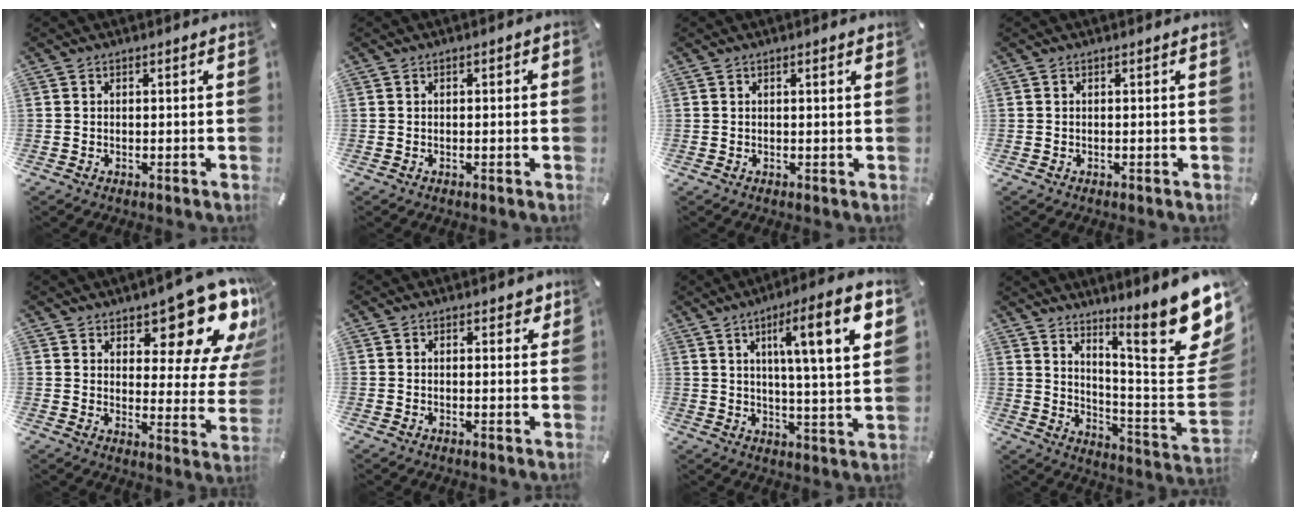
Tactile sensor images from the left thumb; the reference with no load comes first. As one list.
[{"total": 0.8, "force": [-0.2, 0.2, 0.7], "torque": [-0.013, 0.001, -0.004]}, {"total": 1.4, "force": [0.4, 0.1, 1.3], "torque": [-0.026, 0.000, 0.006]}, {"total": 0.0}, {"total": 17.0, "force": [11.7, 7.3, 9.9], "torque": [-0.112, -0.101, 0.193]}, {"total": 1.7, "force": [0.7, 1.0, 1.2], "torque": [-0.010, -0.001, 0.008]}, {"total": 15.5, "force": [6.4, 2.3, 13.9], "torque": [-0.216, -0.022, 0.089]}, {"total": 22.9, "force": [13.2, 5.1, 18.0], "torque": [-0.255, -0.102, 0.208]}]